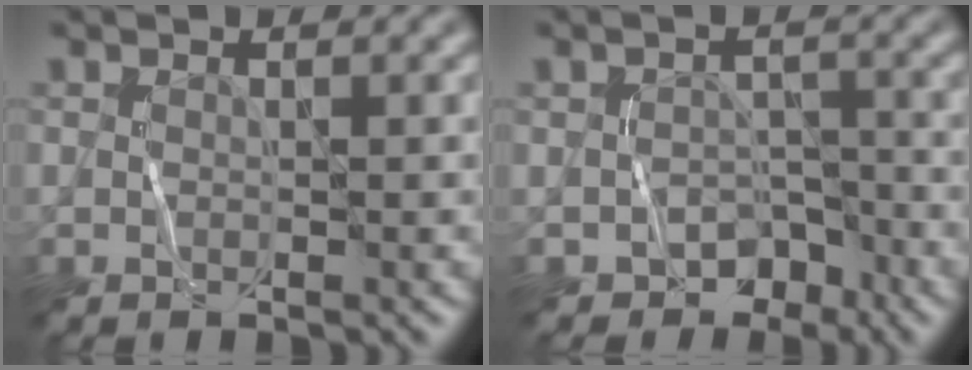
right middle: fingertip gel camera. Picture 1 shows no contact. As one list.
[{"total": 3.0, "force": [-2.4, 1.8, 0.3], "torque": [0.011, 0.003, -0.033]}]